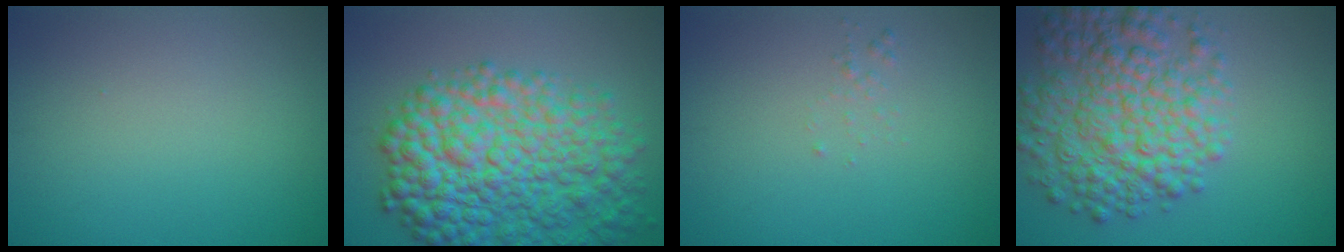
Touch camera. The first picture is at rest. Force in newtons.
{"total": 11.4, "press": 11.4, "slide": 0.3}
{"total": 0.6, "press": 0.6, "slide": 0.1}
{"total": 8.5, "press": 8.5, "slide": 0.3}